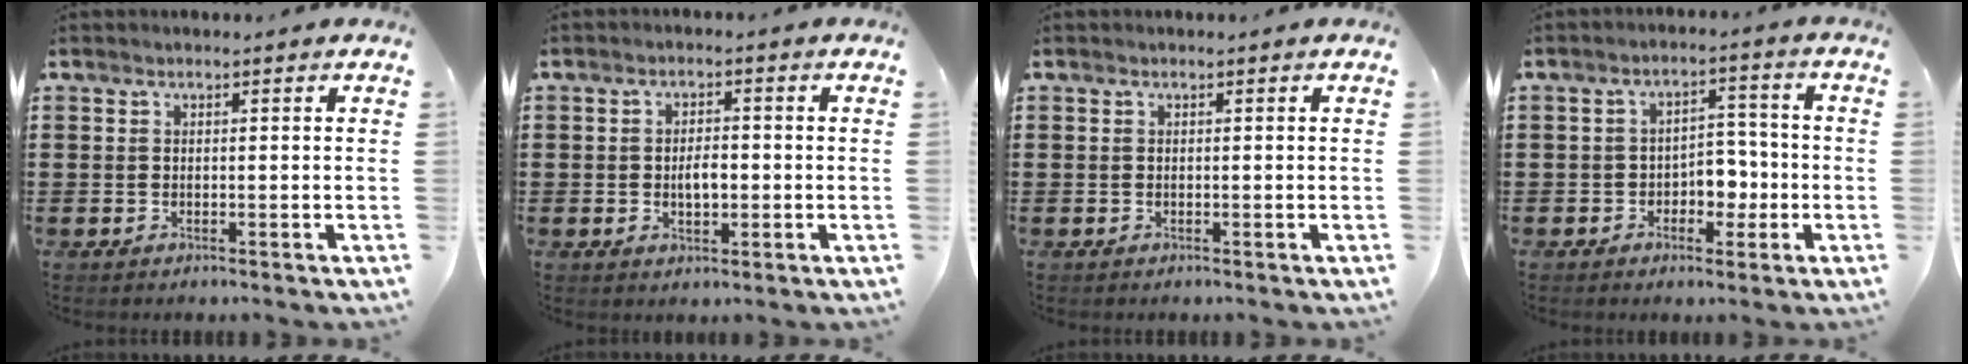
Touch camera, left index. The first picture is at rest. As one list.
[{"total": 3.0, "force": [-0.4, 1.4, 2.6], "torque": [-0.041, 0.000, -0.012]}, {"total": 0.0}, {"total": 4.5, "force": [-1.8, 3.2, 2.5], "torque": [-0.044, 0.005, -0.041]}]